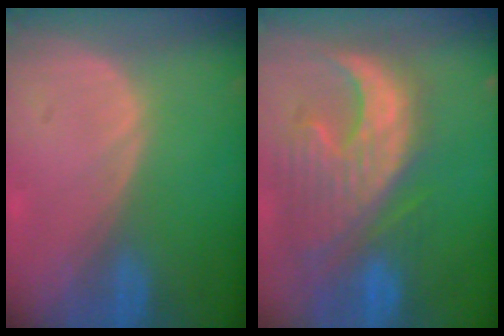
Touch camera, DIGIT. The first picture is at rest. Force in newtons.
{"total": 12.8, "press": 11.2, "slide": 6.2}